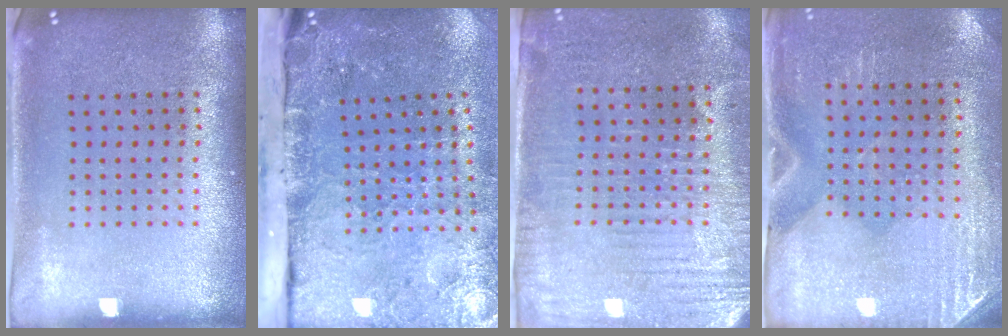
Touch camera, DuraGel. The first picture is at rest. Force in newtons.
{"total": 4.7, "press": 3.7, "slide": 2.8}
{"total": 3.1, "press": 2.7, "slide": 1.5}
{"total": 2.9, "press": 2.5, "slide": 1.4}